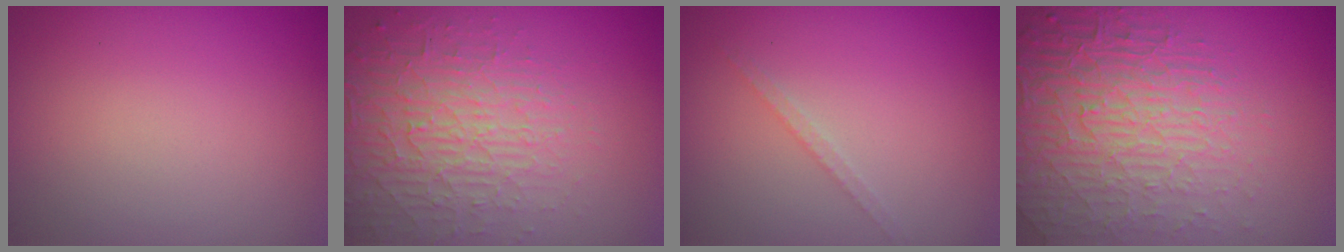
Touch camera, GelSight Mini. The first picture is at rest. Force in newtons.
{"total": 4.6, "press": 4.1, "slide": 2.1}
{"total": 1.1, "press": 1.1, "slide": 0.2}
{"total": 8.3, "press": 5.7, "slide": 6.1}